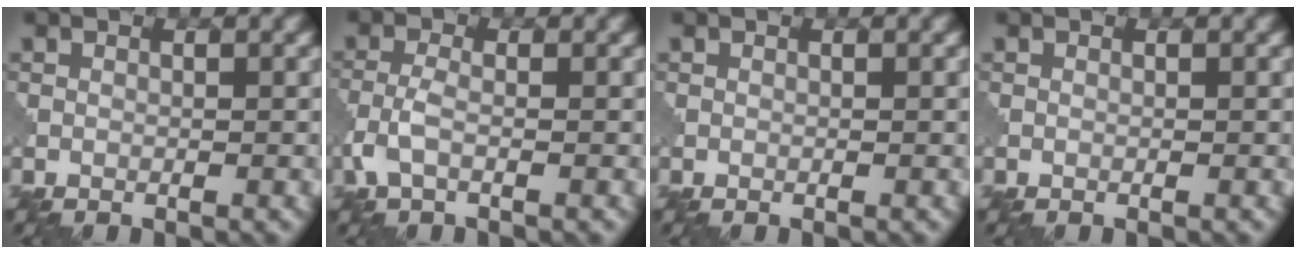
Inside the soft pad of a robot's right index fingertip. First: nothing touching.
{"total": 2.7, "force": [-1.0, 1.1, 2.2], "torque": [-0.059, 0.002, -0.029]}
{"total": 0.0}
{"total": 0.0}